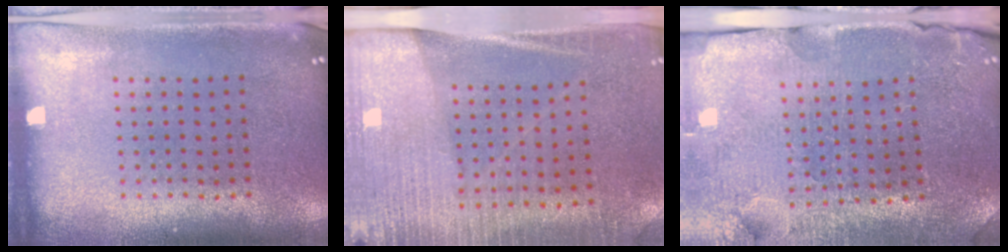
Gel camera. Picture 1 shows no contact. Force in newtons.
{"total": 2.8, "press": 2.5, "slide": 1.3}
{"total": 3.6, "press": 3.6, "slide": 0.4}